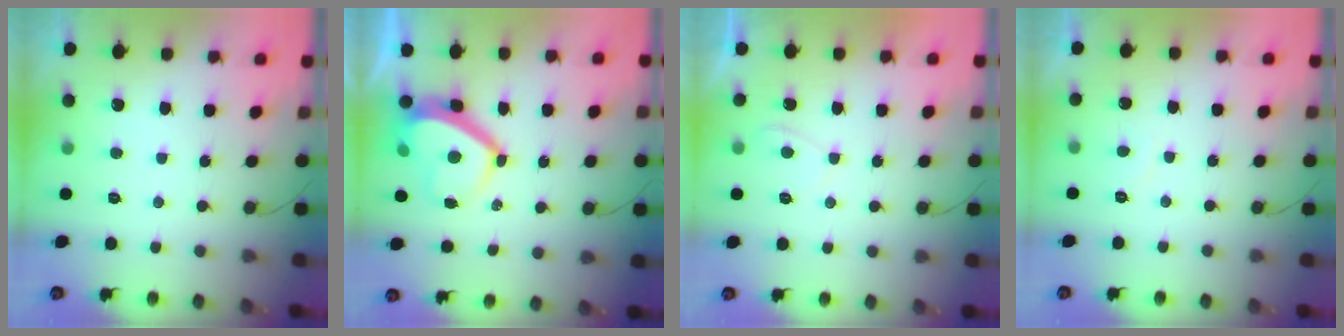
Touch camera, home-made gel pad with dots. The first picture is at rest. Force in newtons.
{"total": 9.1, "press": 9.1, "slide": 0.8}
{"total": 1.3, "press": 1.2, "slide": 0.6}
{"total": 0.6, "press": 0.0, "slide": 0.6}